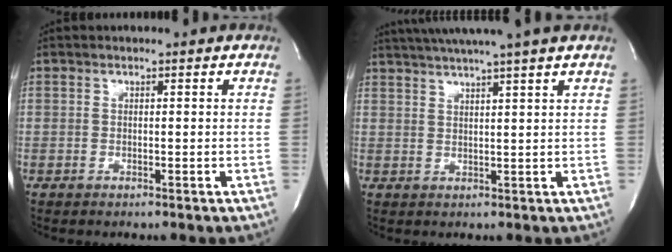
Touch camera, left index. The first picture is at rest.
{"total": 11.3, "force": [9.6, -1.7, 5.8], "torque": [-0.100, 0.011, 0.130]}